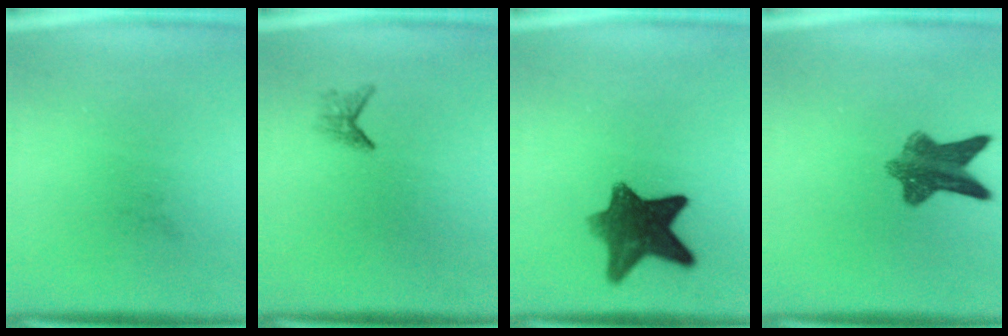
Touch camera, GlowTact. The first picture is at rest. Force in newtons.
{"total": 1.2}
{"total": 9.7}
{"total": 7.9}